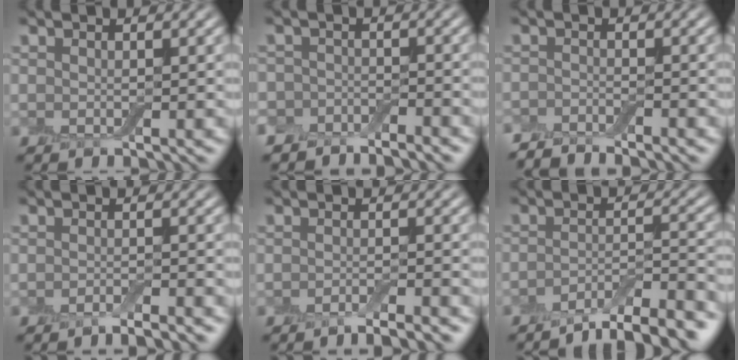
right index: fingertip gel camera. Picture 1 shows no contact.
{"total": 3.2, "force": [-2.9, 1.3, 0.3], "torque": [0.005, 0.005, -0.053]}
{"total": 2.4, "force": [-2.3, 0.2, 0.2], "torque": [-0.004, 0.000, -0.051]}
{"total": 1.9, "force": [-1.7, 0.1, 0.9], "torque": [-0.012, -0.001, -0.029]}
{"total": 2.6, "force": [-2.1, 0.2, 1.4], "torque": [-0.018, 0.000, -0.035]}
{"total": 7.3, "force": [-5.8, 1.8, 4.0], "torque": [-0.060, 0.001, -0.095]}